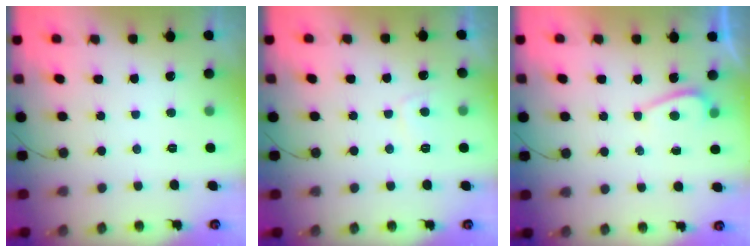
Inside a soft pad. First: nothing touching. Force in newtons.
{"total": 2.9, "press": 2.8, "slide": 0.6}
{"total": 3.4, "press": 3.4, "slide": 0.4}